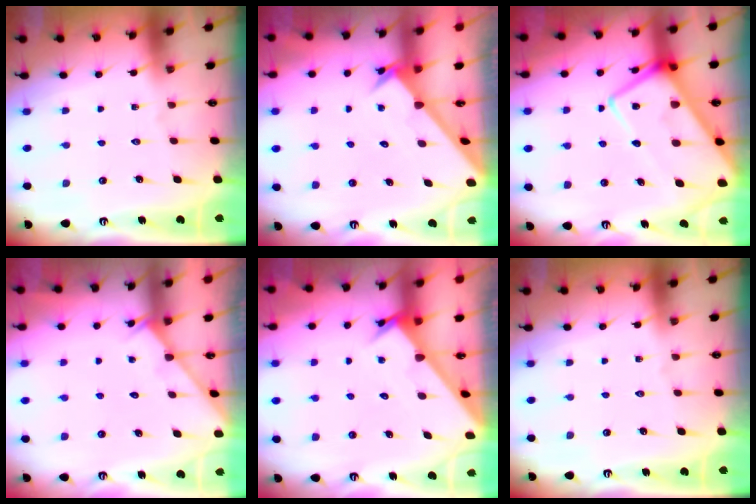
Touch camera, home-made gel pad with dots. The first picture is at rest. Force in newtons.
{"total": 2.6, "press": 2.6, "slide": 0.2}
{"total": 15.7, "press": 15.6, "slide": 1.7}
{"total": 2.6, "press": 2.6, "slide": 0.3}
{"total": 2.7, "press": 2.7, "slide": 0.1}
{"total": 0.0}